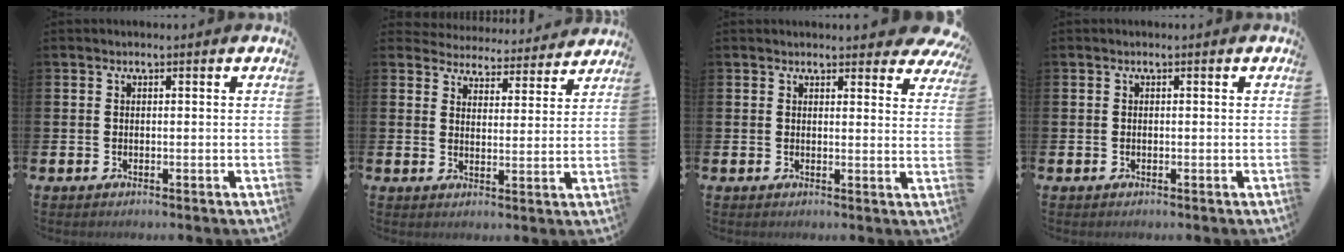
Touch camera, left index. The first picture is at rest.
{"total": 4.7, "force": [4.6, 1.0, -0.3], "torque": [-0.009, -0.045, 0.077]}
{"total": 2.9, "force": [2.8, 0.9, 0.5], "torque": [0.005, -0.017, 0.045]}
{"total": 0.0}